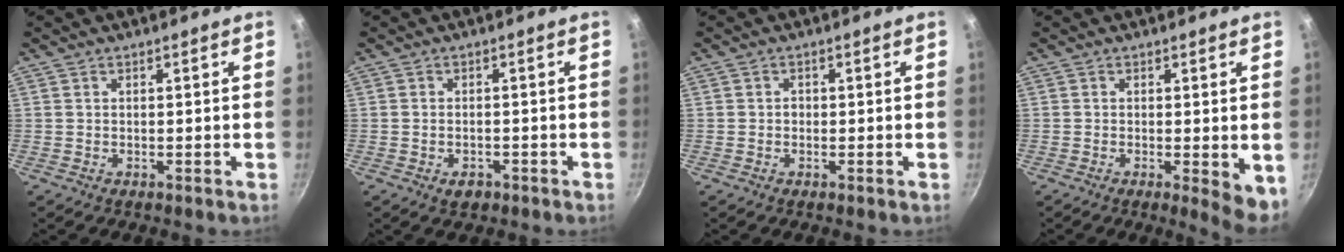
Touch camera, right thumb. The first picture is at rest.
{"total": 2.7, "force": [-1.4, 1.8, 1.5], "torque": [-0.020, 0.010, -0.017]}
{"total": 1.0, "force": [-0.2, 0.9, 0.4], "torque": [-0.004, 0.004, -0.004]}
{"total": 5.3, "force": [-0.8, 1.5, 5.0], "torque": [-0.059, -0.010, -0.008]}